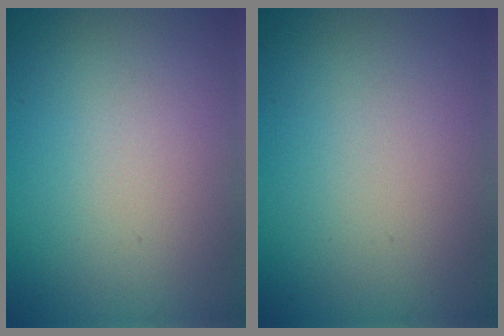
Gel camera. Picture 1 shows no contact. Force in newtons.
{"total": 0.0}